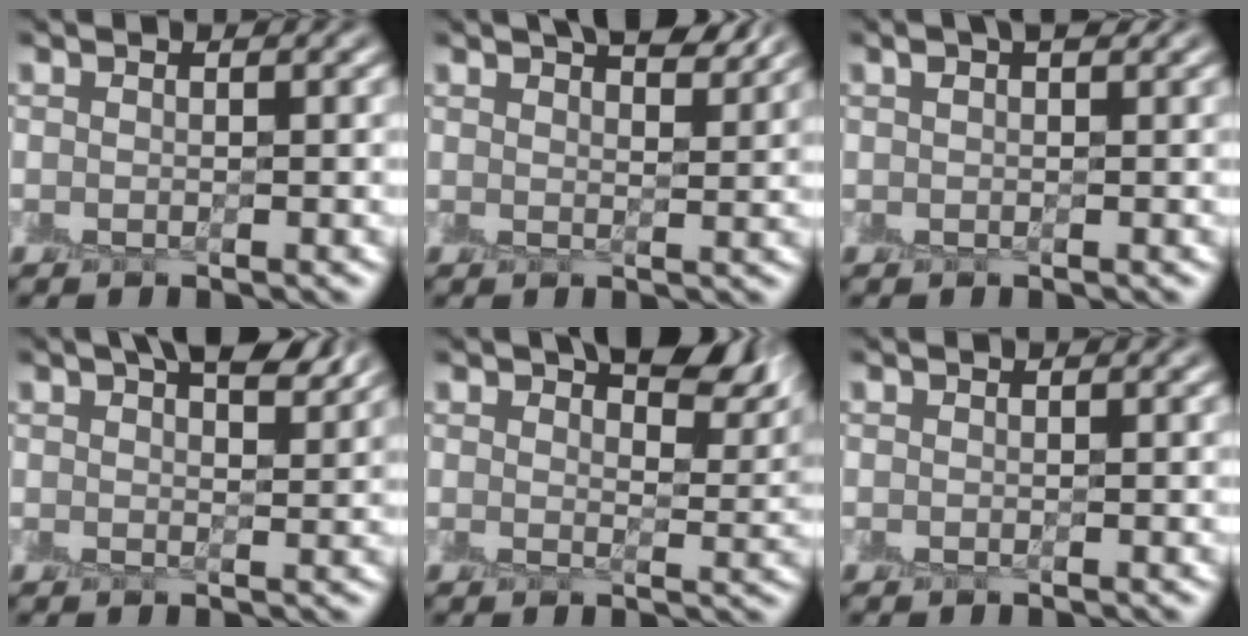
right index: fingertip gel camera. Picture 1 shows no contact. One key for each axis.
{"total": 5.9, "fx": 4.4, "fy": 1.9, "fz": 3.5, "tx": -0.020, "ty": 0.025, "tz": 0.039}
{"total": 1.9, "fx": 1.2, "fy": 0.4, "fz": 1.4, "tx": -0.014, "ty": 0.004, "tz": 0.017}
{"total": 5.6, "fx": 3.7, "fy": 1.7, "fz": 3.8, "tx": -0.026, "ty": 0.019, "tz": 0.036}
{"total": 9.5, "fx": 6.0, "fy": 4.1, "fz": 6.1, "tx": -0.061, "ty": 0.023, "tz": 0.076}
{"total": 0.0}